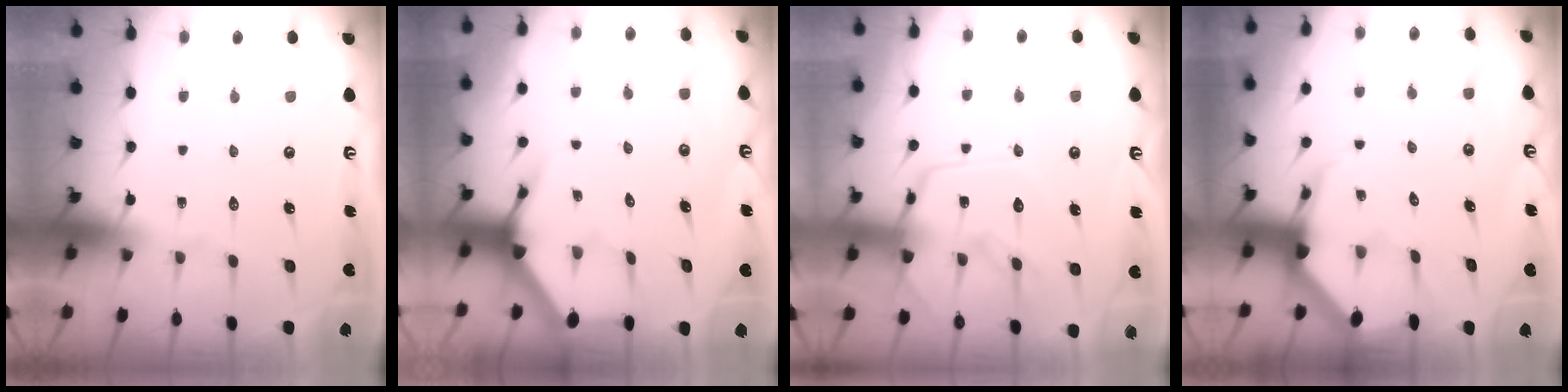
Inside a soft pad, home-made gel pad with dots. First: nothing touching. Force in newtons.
{"total": 3.7, "press": 3.7, "slide": 0.4}
{"total": 14.3, "press": 14.3, "slide": 1.3}
{"total": 5.2, "press": 5.1, "slide": 0.8}